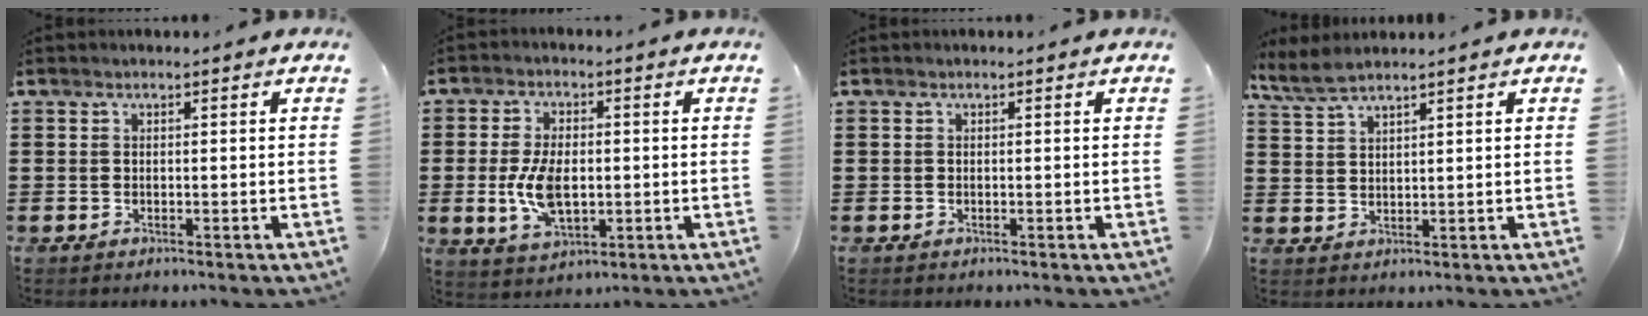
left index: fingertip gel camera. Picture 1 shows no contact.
{"total": 8.1, "force": [-0.7, 4.3, 6.8], "torque": [-0.139, -0.001, -0.017]}
{"total": 0.0}
{"total": 3.3, "force": [2.7, 0.4, 1.8], "torque": [-0.042, -0.003, 0.051]}